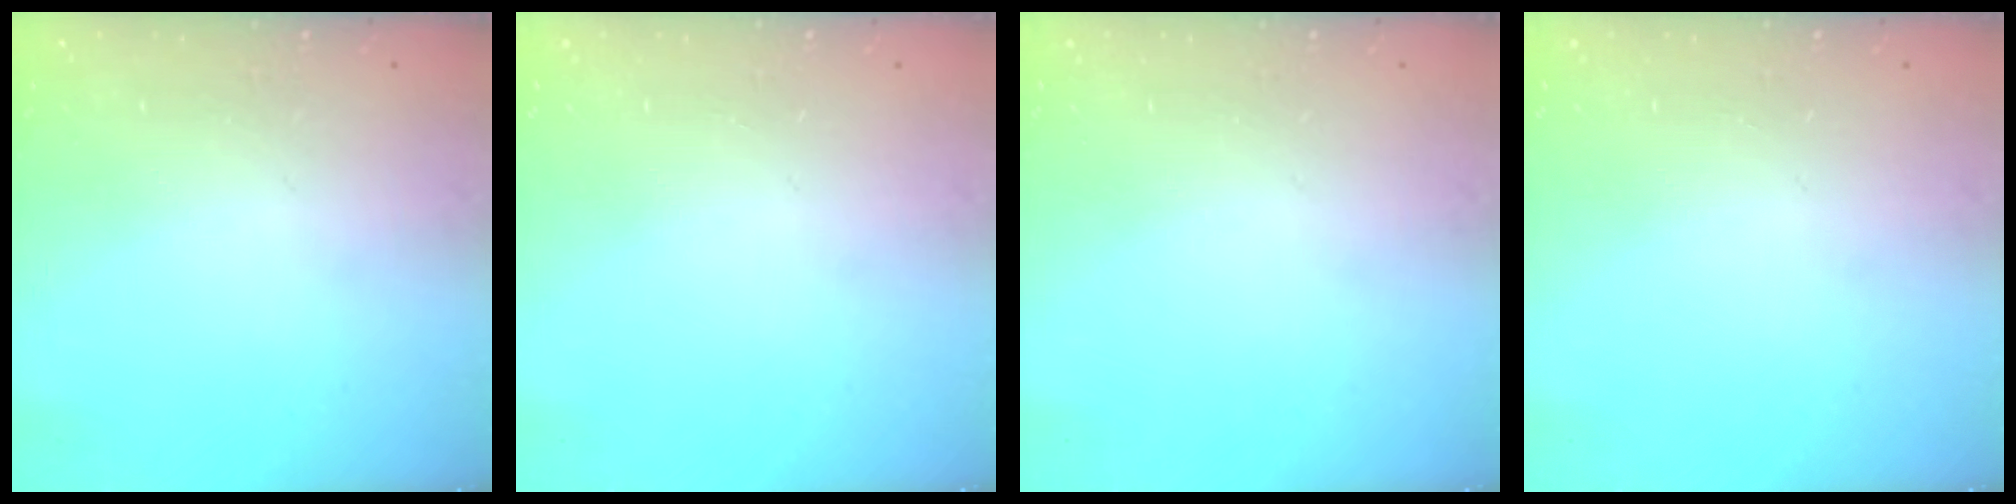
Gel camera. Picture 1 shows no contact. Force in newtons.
{"total": 0.0}
{"total": 0.0}
{"total": 0.0}